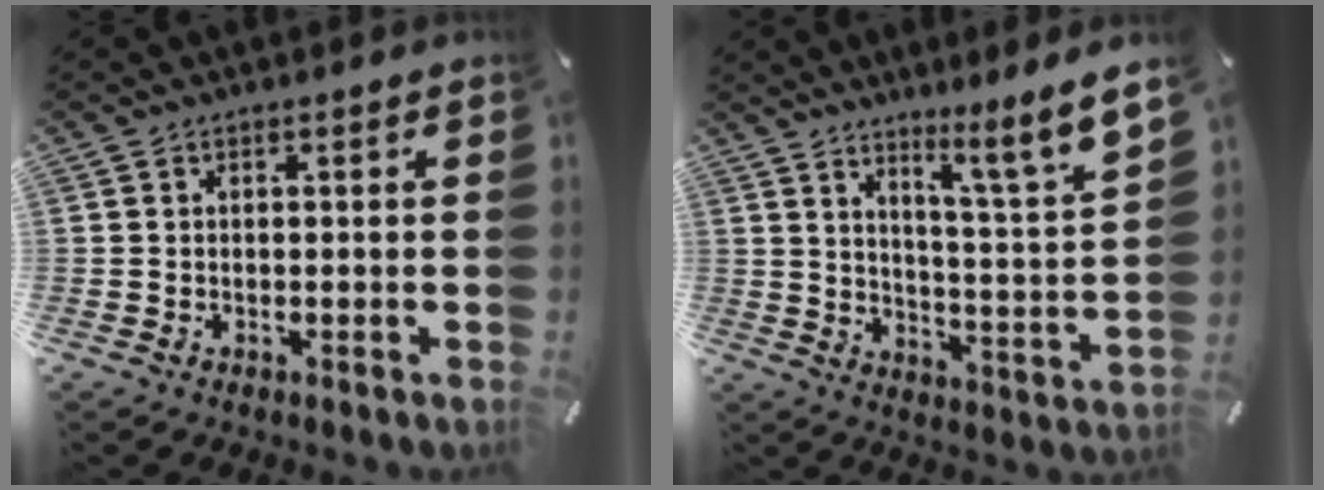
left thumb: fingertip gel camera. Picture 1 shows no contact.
{"total": 9.9, "force": [7.8, -0.4, 6.0], "torque": [-0.083, -0.076, 0.120]}